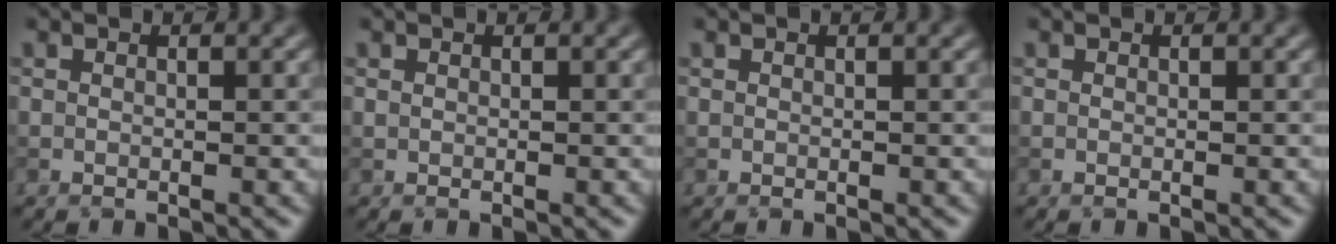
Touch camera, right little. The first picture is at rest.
{"total": 0.0}
{"total": 0.0}
{"total": 0.0}